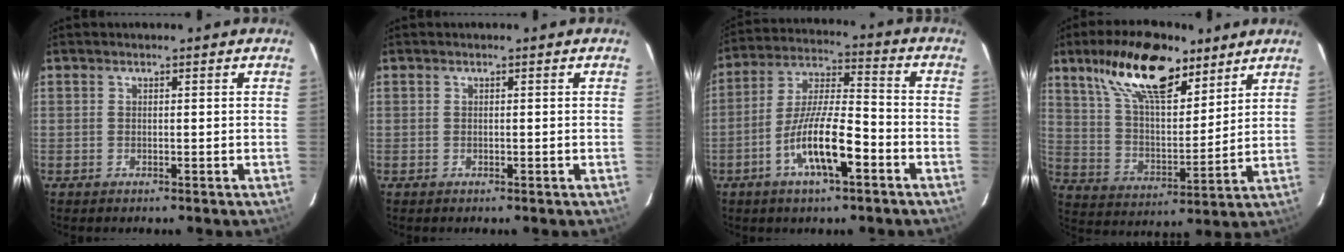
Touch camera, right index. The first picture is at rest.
{"total": 0.0}
{"total": 12.6, "force": [-5.8, 2.8, 10.8], "torque": [-0.213, -0.001, -0.107]}
{"total": 18.8, "force": [12.0, 7.8, 12.2], "torque": [-0.224, 0.024, 0.216]}